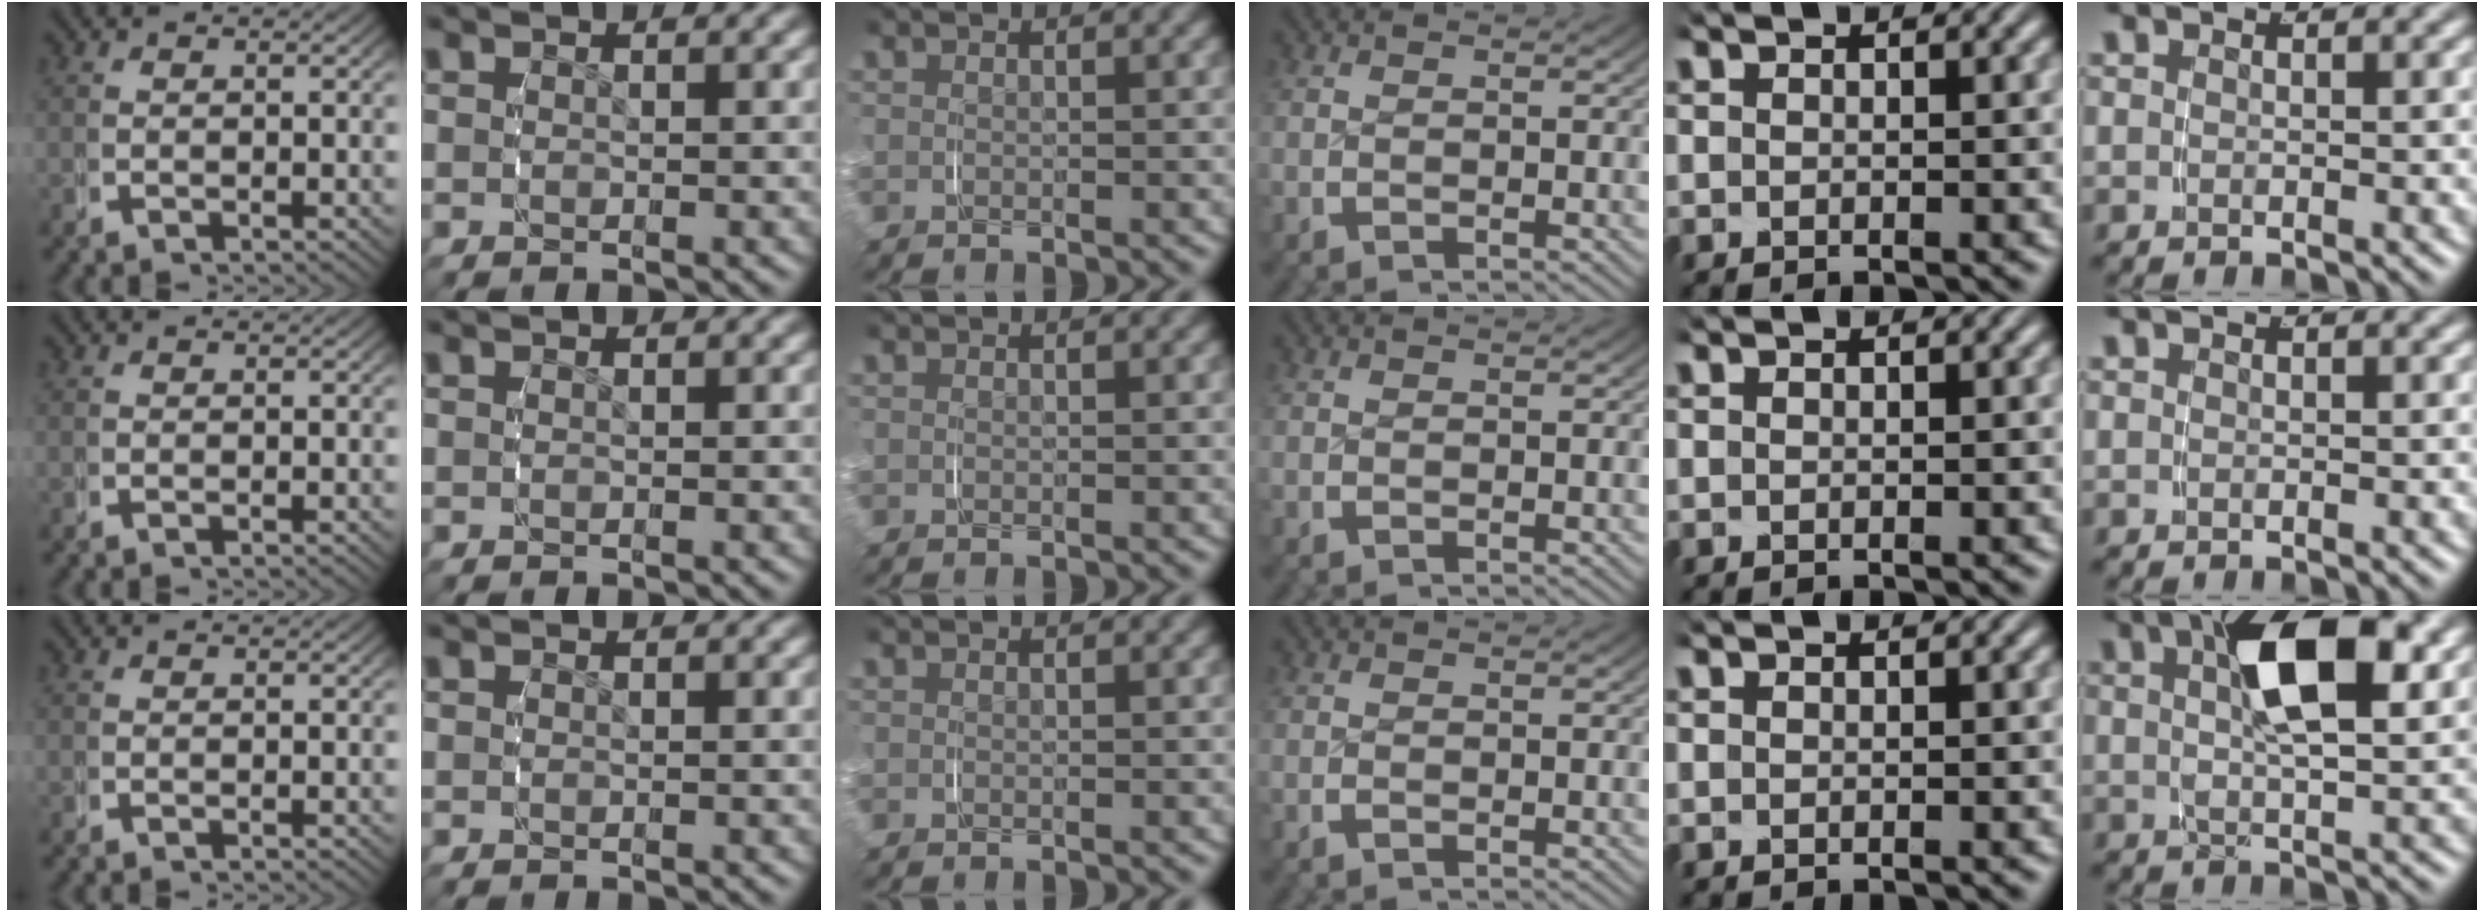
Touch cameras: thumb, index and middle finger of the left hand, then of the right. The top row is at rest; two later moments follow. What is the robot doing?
{"motion": "grasp_and_lifting", "object": "keyboard"}